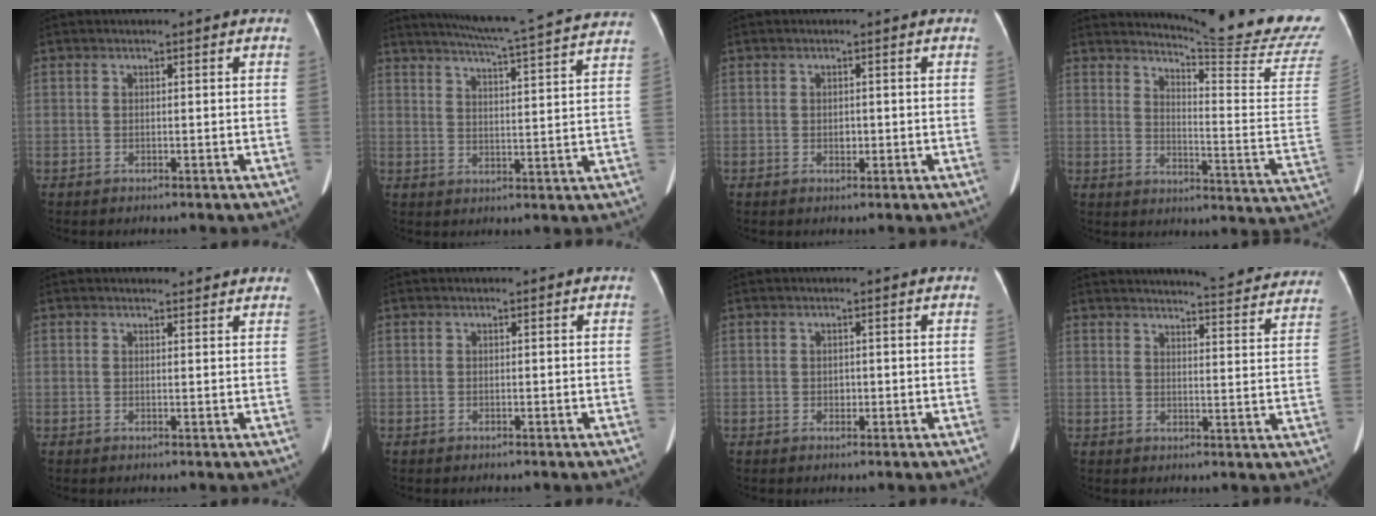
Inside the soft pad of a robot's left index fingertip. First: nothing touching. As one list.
[{"total": 22.2, "force": [20.5, -0.3, 8.7], "torque": [-0.143, -0.025, 0.253]}, {"total": 0.6, "force": [-0.2, 0.4, 0.4], "torque": [-0.007, -0.001, -0.005]}, {"total": 19.5, "force": [18.2, -2.6, 6.3], "torque": [-0.107, -0.154, 0.215]}, {"total": 3.4, "force": [3.3, 0.6, 0.5], "torque": [-0.009, 0.003, 0.032]}, {"total": 0.0}, {"total": 0.8, "force": [-0.1, 0.7, 0.4], "torque": [-0.006, 0.000, -0.003]}, {"total": 18.4, "force": [17.6, 1.7, 5.1], "torque": [-0.057, -0.064, 0.190]}]